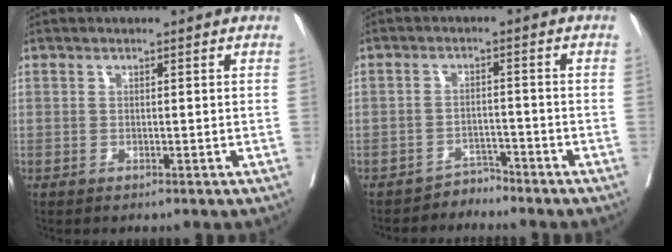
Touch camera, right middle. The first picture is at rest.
{"total": 2.4, "force": [-2.3, 0.3, -0.8], "torque": [0.020, -0.006, -0.037]}